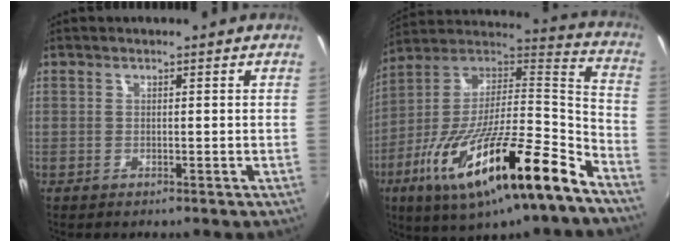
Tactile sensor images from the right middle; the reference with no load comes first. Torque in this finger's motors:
{"motor_torque": [1.90, -0.24, 1.05, 0.21]}